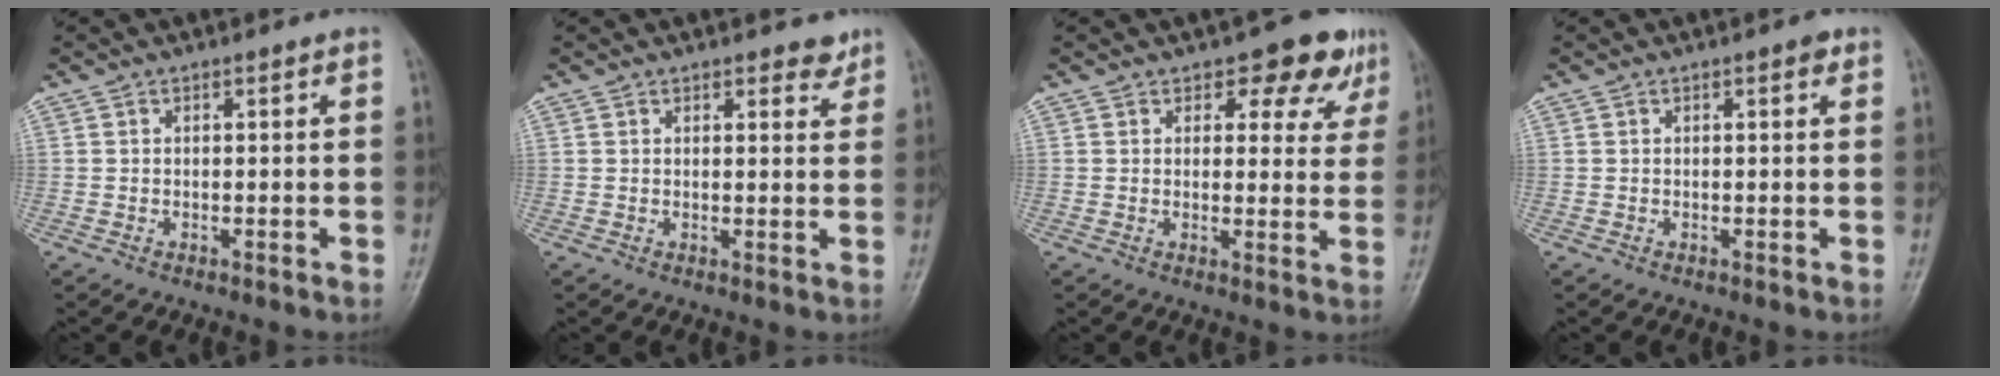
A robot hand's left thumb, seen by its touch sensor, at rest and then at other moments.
{"total": 2.7, "force": [2.1, 1.2, 1.1], "torque": [0.005, -0.013, 0.025]}
{"total": 8.5, "force": [5.4, 4.6, 4.8], "torque": [-0.015, -0.026, 0.057]}
{"total": 1.1, "force": [0.6, 0.4, 0.9], "torque": [-0.011, 0.001, 0.005]}